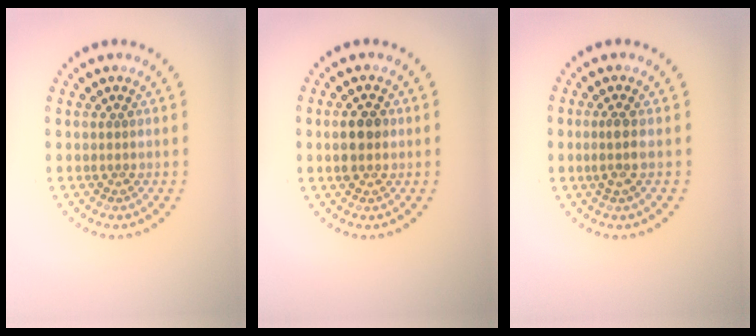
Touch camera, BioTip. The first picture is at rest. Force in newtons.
{"total": 3.0, "press": 3.0, "slide": 0.2}
{"total": 1.5, "press": 1.2, "slide": 0.9}